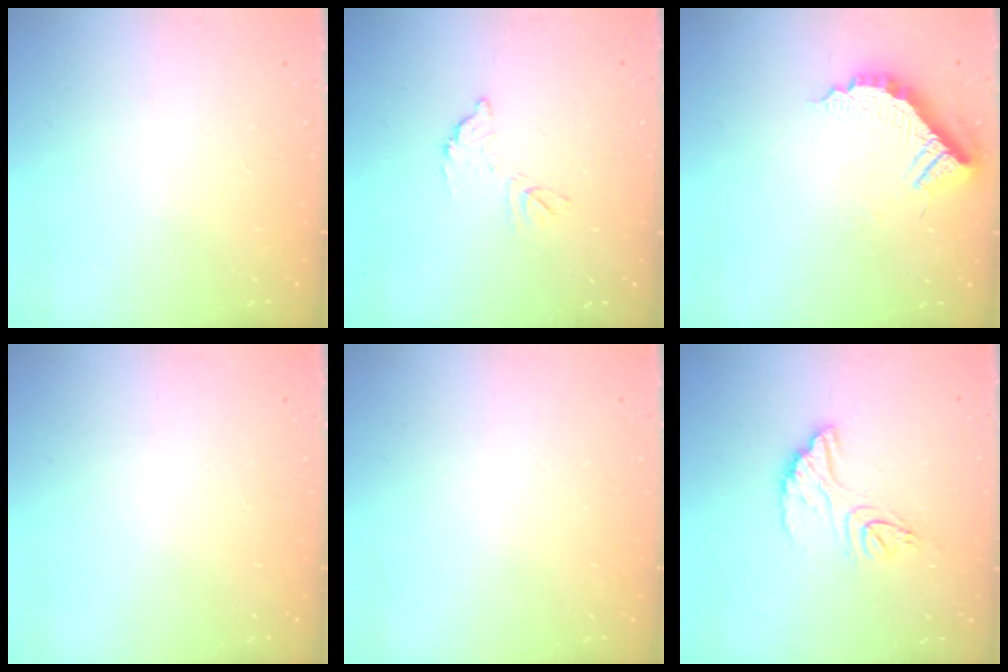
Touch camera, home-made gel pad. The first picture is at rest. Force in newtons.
{"total": 7.7, "press": 7.7, "slide": 0.4}
{"total": 10.3, "press": 10.3, "slide": 0.6}
{"total": 0.0}
{"total": 0.0}
{"total": 12.5, "press": 12.4, "slide": 1.0}